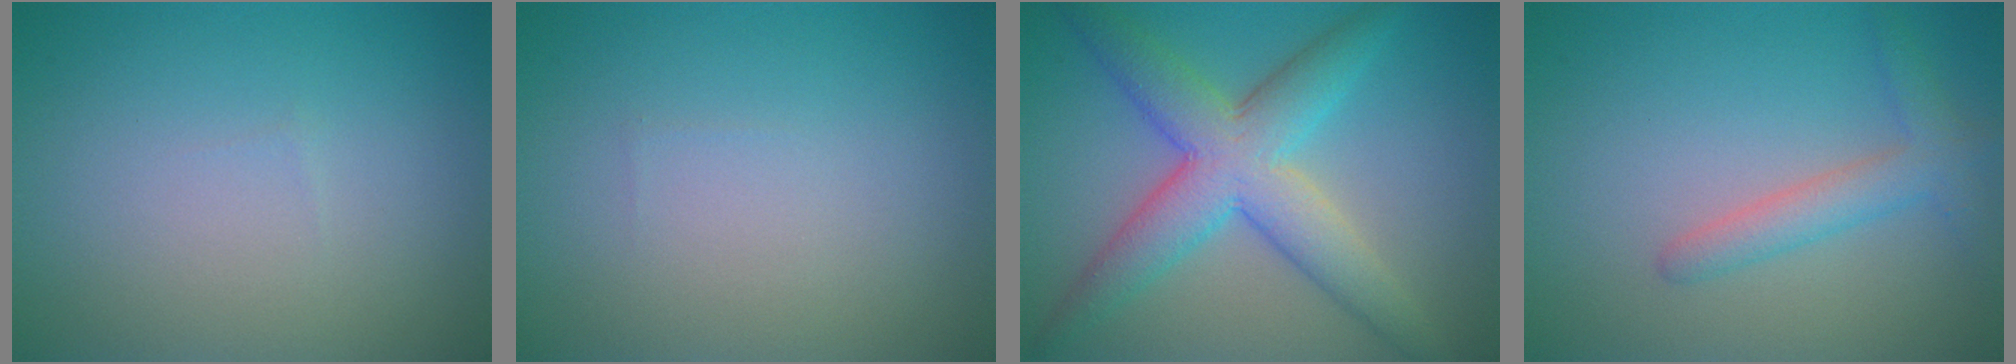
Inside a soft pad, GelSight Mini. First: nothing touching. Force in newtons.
{"total": 0.0}
{"total": 7.1, "press": 7.1, "slide": 0.2}
{"total": 2.1, "press": 2.1, "slide": 0.2}